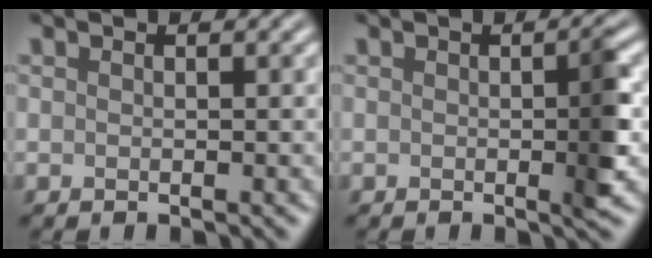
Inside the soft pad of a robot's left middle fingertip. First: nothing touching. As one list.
[{"total": 2.5, "force": [-0.1, 0.2, 2.5], "torque": [-0.036, -0.002, -0.002]}]